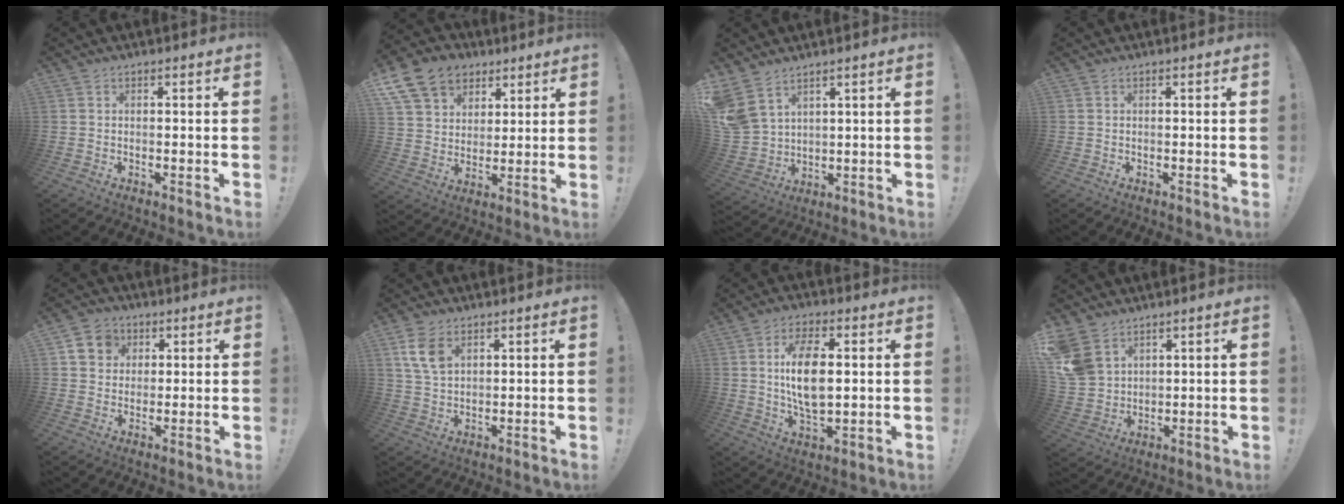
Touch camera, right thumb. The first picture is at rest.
{"total": 15.4, "force": [8.1, 11.5, 6.4], "torque": [-0.095, -0.043, 0.158]}
{"total": 8.9, "force": [6.2, 4.9, 4.0], "torque": [-0.093, -0.035, 0.129]}
{"total": 0.0}
{"total": 8.3, "force": [2.9, 7.2, 2.7], "torque": [-0.043, -0.004, 0.062]}
{"total": 8.0, "force": [3.7, 5.0, 5.0], "torque": [-0.092, -0.009, 0.073]}
{"total": 13.2, "force": [1.9, 6.8, 11.2], "torque": [-0.204, -0.006, 0.026]}
{"total": 9.5, "force": [5.9, 6.6, 3.7], "torque": [-0.080, -0.032, 0.125]}